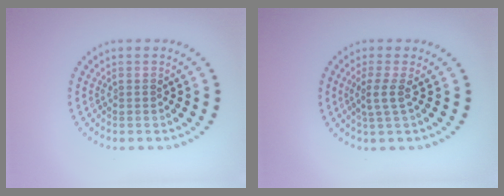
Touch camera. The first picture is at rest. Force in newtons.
{"total": 1.9, "press": 1.4, "slide": 1.3}